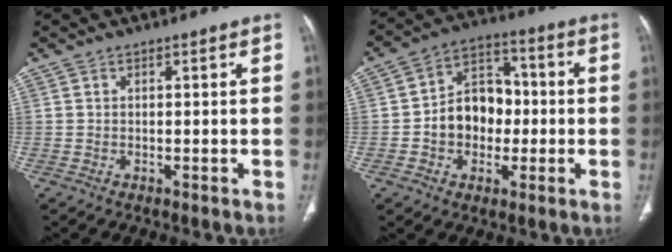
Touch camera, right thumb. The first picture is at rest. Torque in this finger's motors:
{"motor_torque": [-0.01, 0.20, 0.40, -0.44, 0.06]}